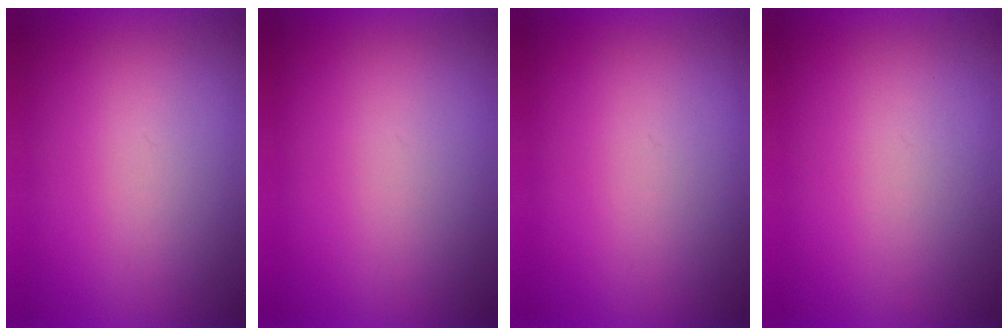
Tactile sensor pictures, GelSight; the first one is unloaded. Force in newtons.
{"total": 0.0}
{"total": 1.9}
{"total": 1.2}